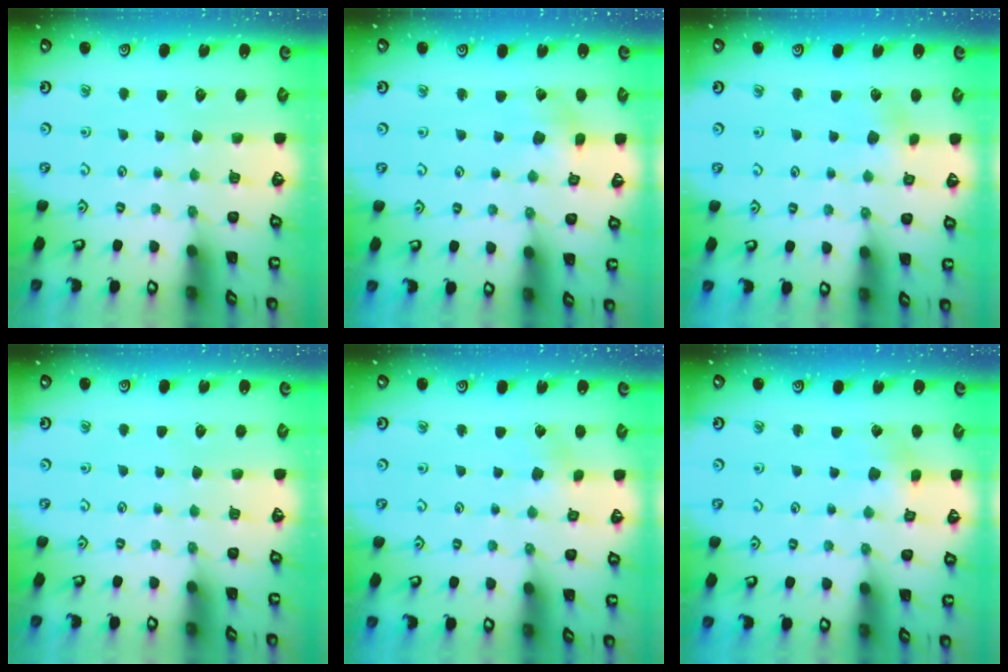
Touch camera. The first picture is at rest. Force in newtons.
{"total": 2.2, "press": 2.2, "slide": 0.4}
{"total": 2.9, "press": 2.9, "slide": 0.4}
{"total": 0.0}
{"total": 2.5, "press": 2.4, "slide": 0.8}
{"total": 2.7, "press": 2.7, "slide": 0.3}